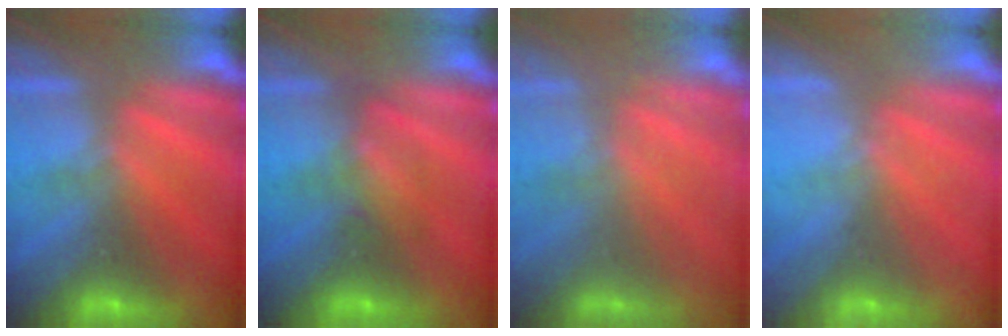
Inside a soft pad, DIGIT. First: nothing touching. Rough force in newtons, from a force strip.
{"total": 2.4}
{"total": 2.9}
{"total": 2.4}